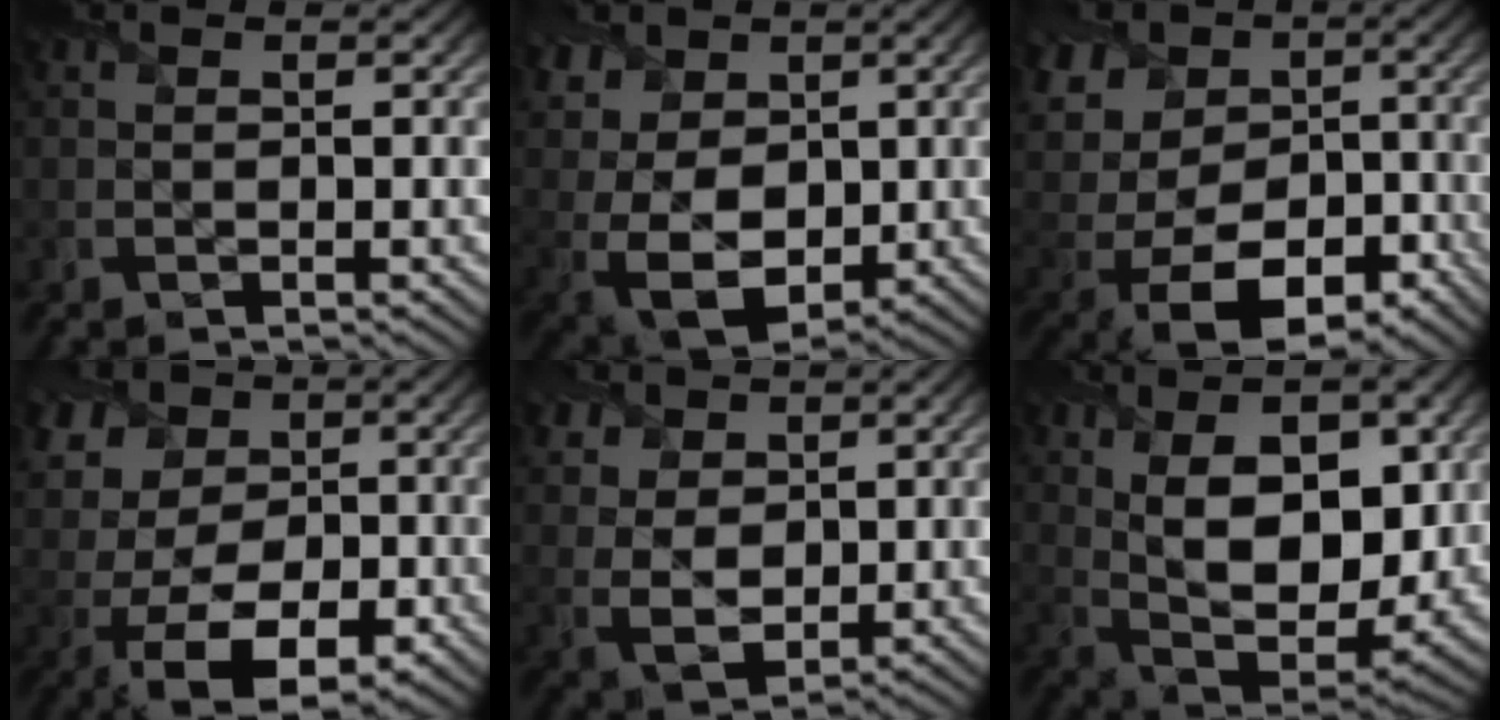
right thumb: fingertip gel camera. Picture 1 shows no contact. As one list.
[{"total": 11.0, "force": [2.7, 8.1, 7.0], "torque": [-0.186, 0.009, 0.055]}, {"total": 14.2, "force": [-0.6, 10.9, 9.0], "torque": [-0.198, 0.000, -0.009]}, {"total": 13.2, "force": [0.3, 9.6, 9.0], "torque": [-0.180, 0.006, -0.004]}, {"total": 7.1, "force": [3.3, 4.8, 4.0], "torque": [-0.125, 0.007, 0.070]}, {"total": 14.2, "force": [3.4, 7.6, 11.5], "torque": [-0.189, 0.001, 0.061]}]